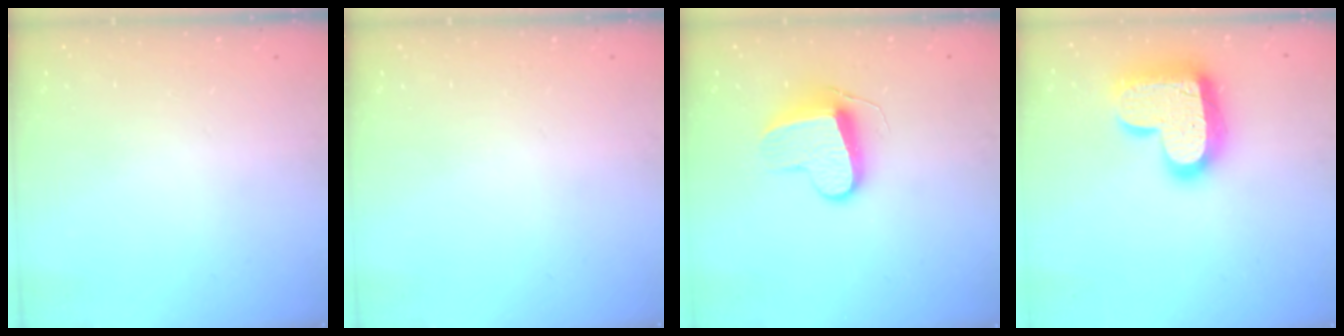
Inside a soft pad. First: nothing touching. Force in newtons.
{"total": 0.0}
{"total": 9.9, "press": 9.9, "slide": 0.6}
{"total": 20.2, "press": 20.1, "slide": 1.3}